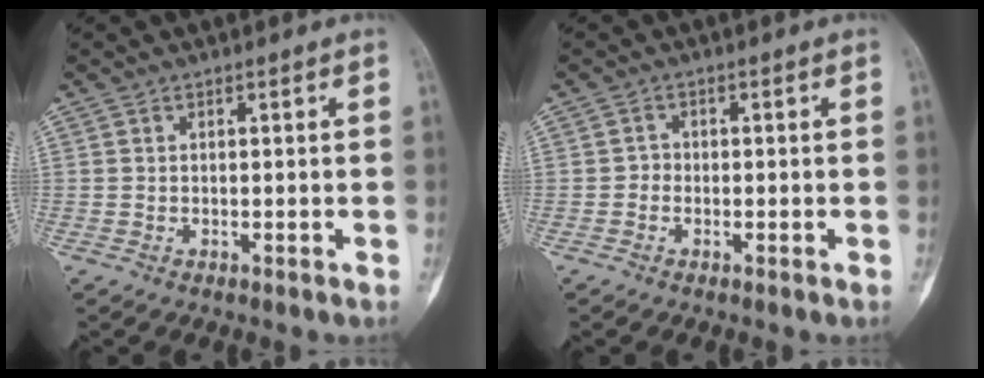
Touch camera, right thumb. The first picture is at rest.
{"total": 0.7, "force": [-0.3, 0.6, 0.2], "torque": [0.002, 0.004, -0.011]}